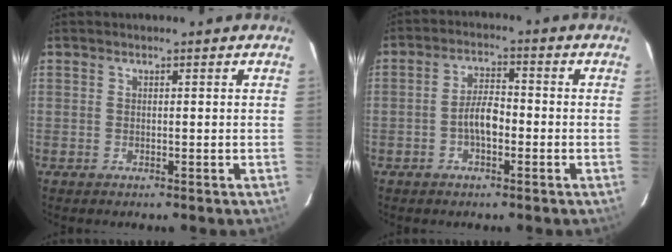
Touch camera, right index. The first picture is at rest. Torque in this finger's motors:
{"motor_torque": [0.36, -0.21, 0.27, 0.09]}